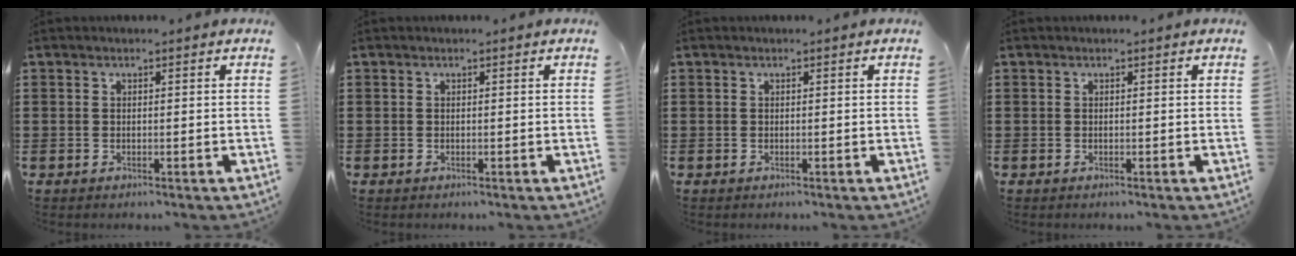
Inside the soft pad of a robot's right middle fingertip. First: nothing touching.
{"total": 0.0}
{"total": 0.0}
{"total": 0.0}